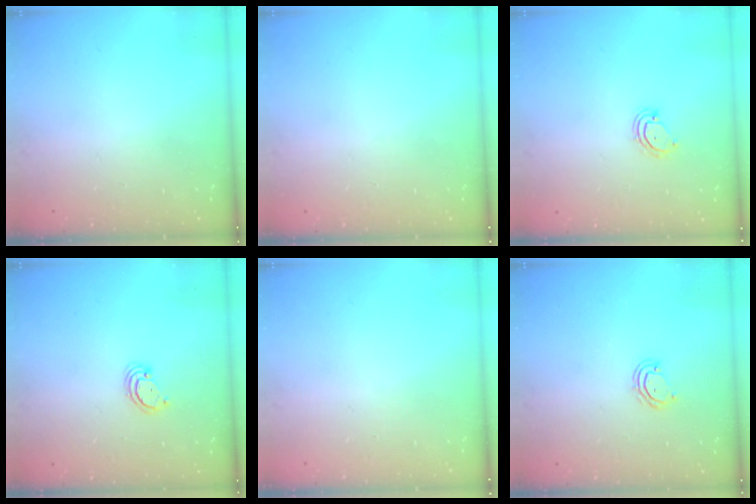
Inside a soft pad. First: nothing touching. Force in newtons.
{"total": 0.0}
{"total": 4.2, "press": 4.1, "slide": 0.5}
{"total": 2.6, "press": 2.6, "slide": 0.2}
{"total": 0.0}
{"total": 4.2, "press": 4.2, "slide": 0.4}